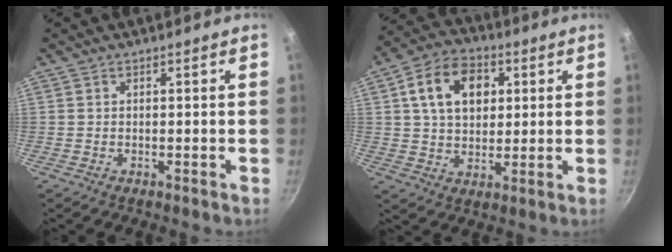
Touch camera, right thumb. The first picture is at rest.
{"total": 13.1, "force": [3.7, 9.3, 8.4], "torque": [-0.117, 0.006, 0.054]}